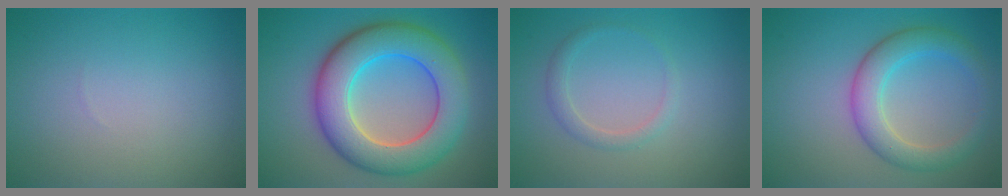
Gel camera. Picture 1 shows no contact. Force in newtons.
{"total": 9.7, "press": 9.7, "slide": 0.3}
{"total": 1.5, "press": 1.5, "slide": 0.1}
{"total": 4.5, "press": 4.5, "slide": 0.1}